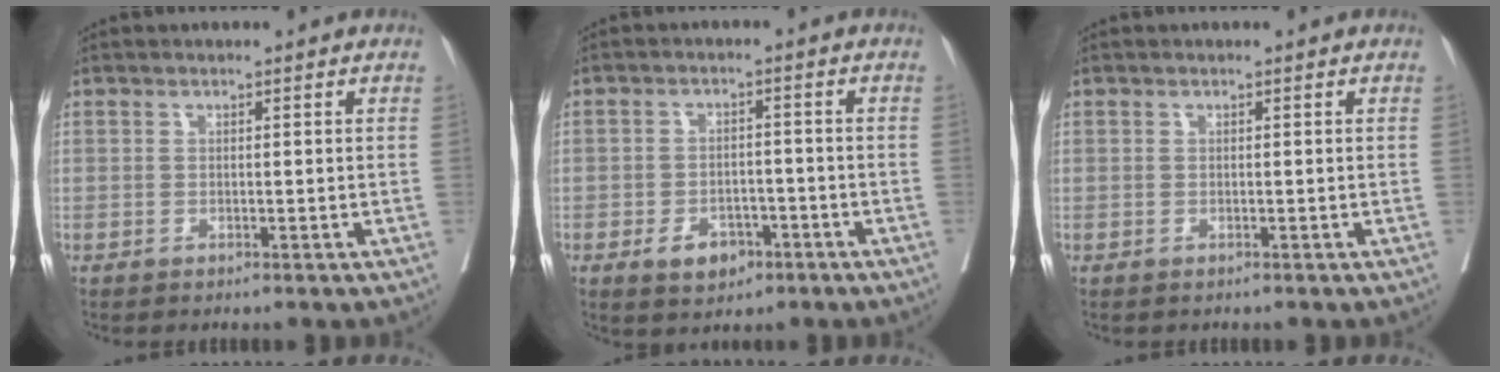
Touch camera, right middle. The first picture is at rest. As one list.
[{"total": 4.9, "force": [-2.5, 3.2, 2.8], "torque": [-0.039, 0.006, -0.033]}, {"total": 0.0}]